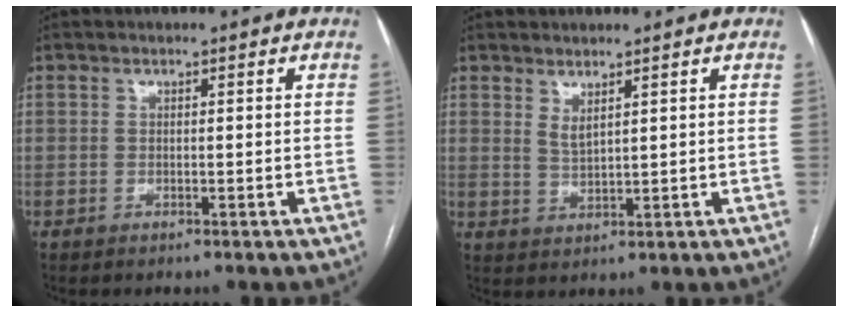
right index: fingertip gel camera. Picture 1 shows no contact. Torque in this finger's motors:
{"motor_torque": [0.24, 0.15, -0.01, 0.00]}